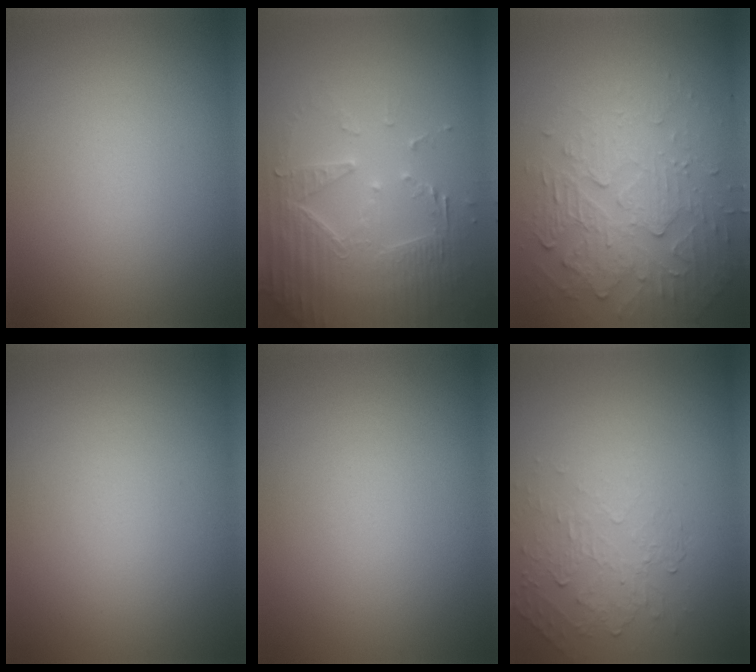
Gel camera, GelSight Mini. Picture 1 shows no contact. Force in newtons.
{"total": 4.8, "press": 4.1, "slide": 2.5}
{"total": 4.6, "press": 3.5, "slide": 3.0}
{"total": 0.0}
{"total": 0.0}
{"total": 2.1, "press": 0.7, "slide": 2.0}